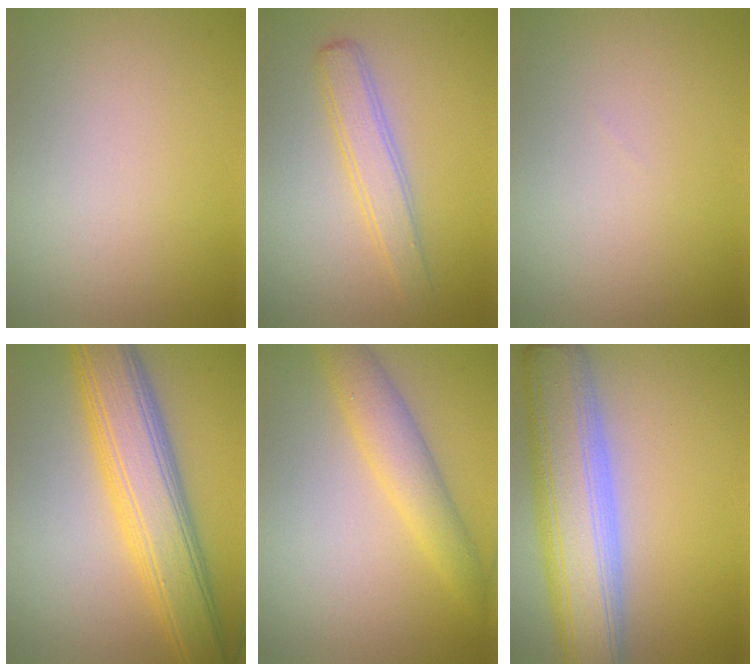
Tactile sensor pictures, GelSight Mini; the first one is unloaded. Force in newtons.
{"total": 2.9, "press": 2.9, "slide": 0.0}
{"total": 0.0}
{"total": 8.9, "press": 8.9, "slide": 0.3}
{"total": 3.9, "press": 3.9, "slide": 0.1}
{"total": 10.2, "press": 10.2, "slide": 0.6}